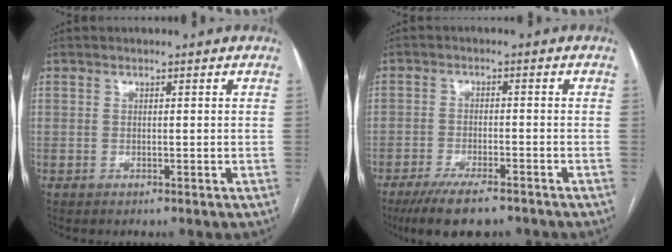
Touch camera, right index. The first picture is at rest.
{"total": 8.7, "force": [-6.7, 2.2, 5.0], "torque": [-0.083, -0.016, -0.110]}